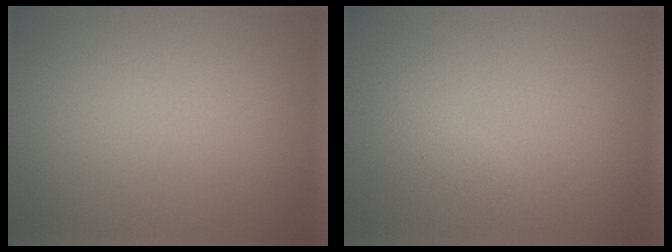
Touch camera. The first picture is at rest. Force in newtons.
{"total": 1.1, "press": 1.1, "slide": 0.1}